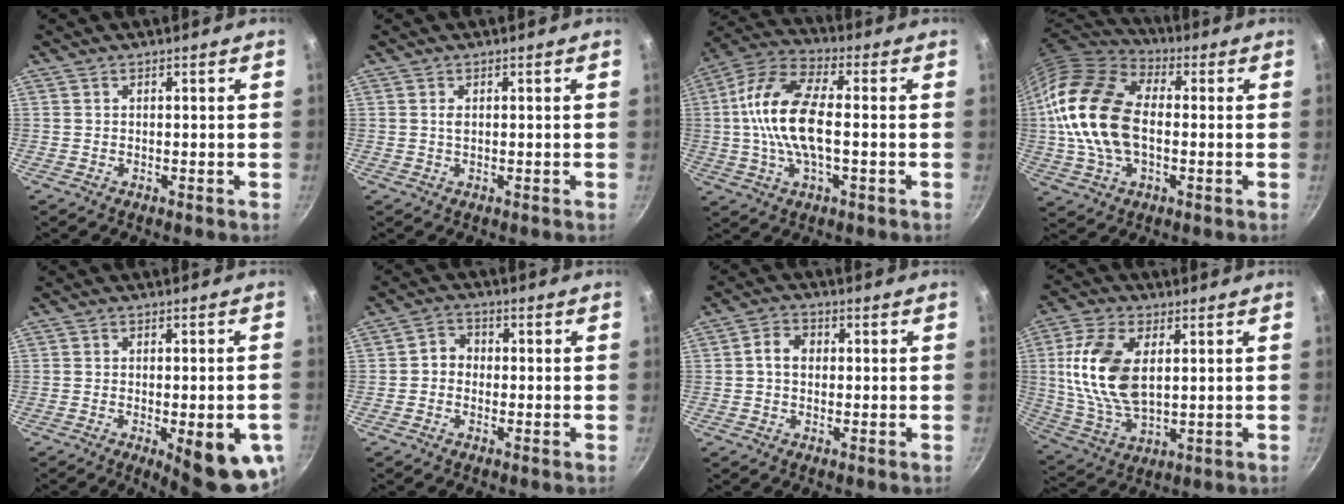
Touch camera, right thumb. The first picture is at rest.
{"total": 1.1, "force": [0.2, 0.6, 0.9], "torque": [-0.017, 0.001, 0.002]}
{"total": 15.5, "force": [-0.1, 6.7, 14.0], "torque": [-0.271, 0.029, -0.021]}
{"total": 20.0, "force": [0.1, 12.6, 15.5], "torque": [-0.292, 0.026, -0.009]}
{"total": 13.8, "force": [-4.4, 4.4, 12.4], "torque": [-0.124, 0.004, -0.050]}
{"total": 3.3, "force": [-0.6, 2.9, 1.5], "torque": [-0.007, 0.014, -0.022]}
{"total": 4.0, "force": [0.2, 3.2, 2.4], "torque": [-0.030, 0.010, -0.006]}
{"total": 15.5, "force": [2.8, 8.7, 12.5], "torque": [-0.237, -0.006, 0.059]}